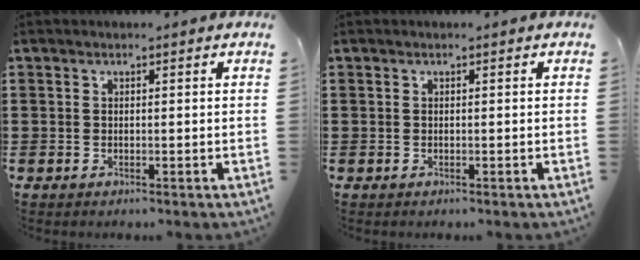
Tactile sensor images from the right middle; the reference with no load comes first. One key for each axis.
{"total": 0.0}